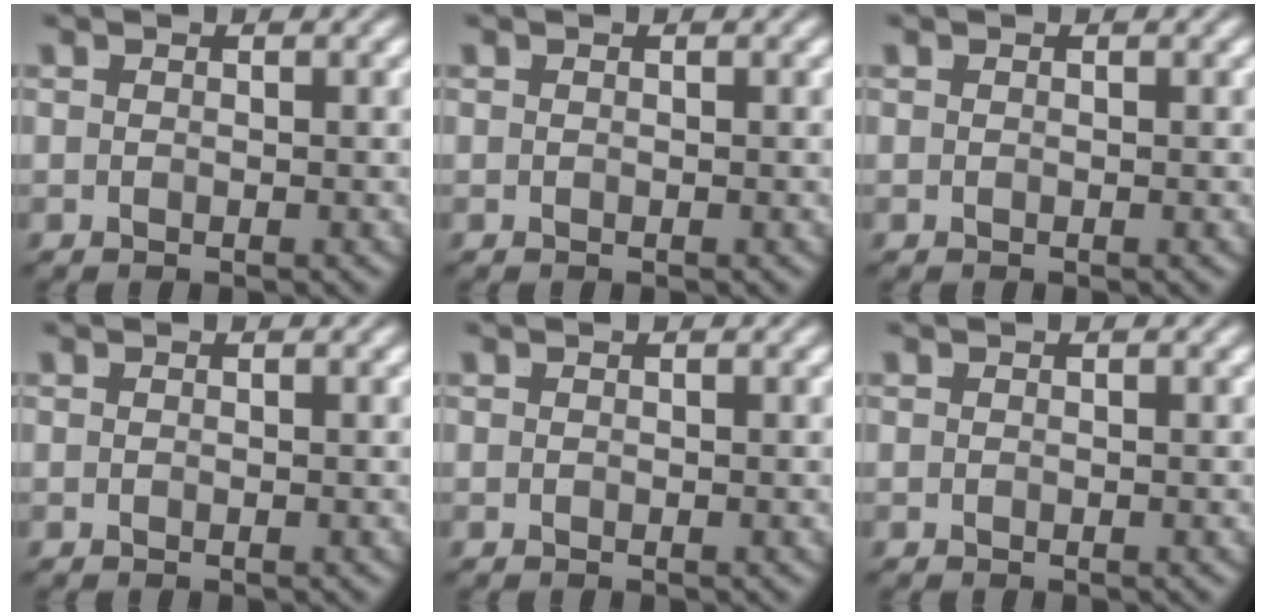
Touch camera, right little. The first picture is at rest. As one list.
[{"total": 0.0}, {"total": 0.0}, {"total": 0.0}, {"total": 0.0}, {"total": 0.0}]